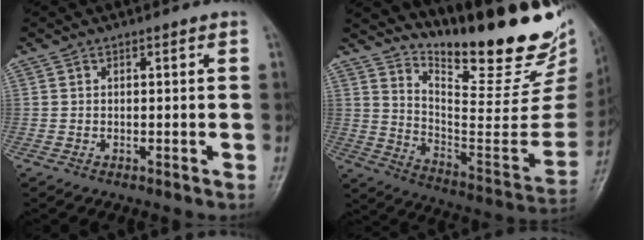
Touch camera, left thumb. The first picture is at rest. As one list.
[{"total": 27.4, "force": [20.9, 7.5, 16.1], "torque": [-0.208, -0.149, 0.306]}]